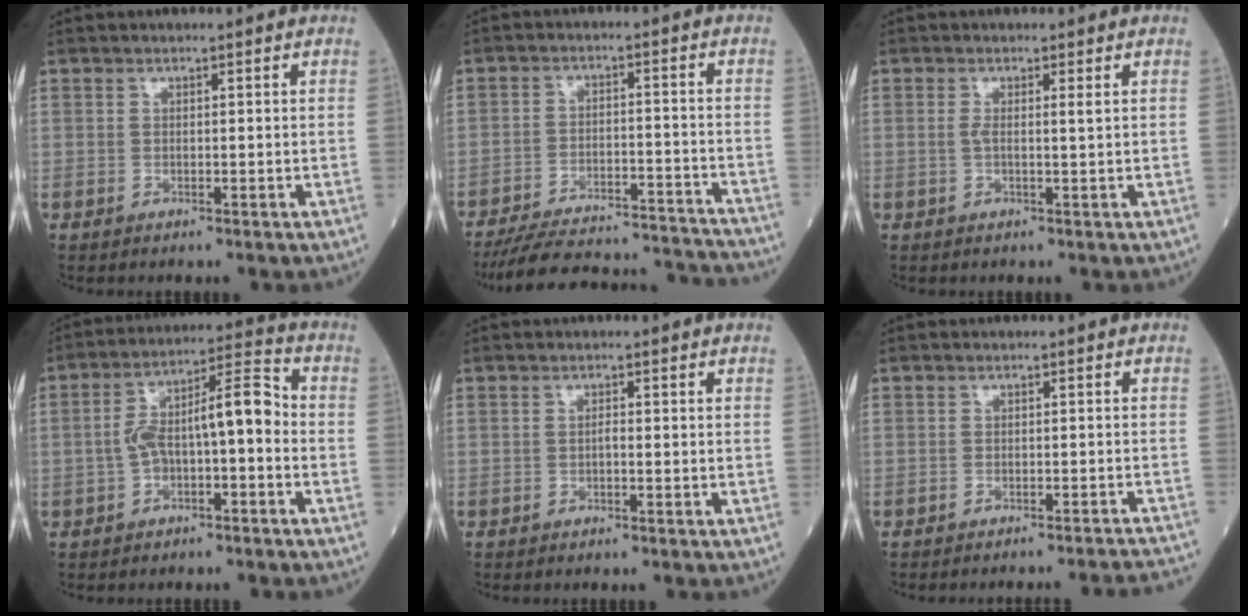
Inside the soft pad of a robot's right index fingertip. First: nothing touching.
{"total": 20.5, "force": [-19.6, 2.6, 5.2], "torque": [-0.080, 0.003, -0.268]}
{"total": 1.6, "force": [0.4, -0.1, 1.6], "torque": [-0.036, 0.004, 0.006]}
{"total": 9.7, "force": [-1.4, 2.8, 9.2], "torque": [-0.164, 0.041, -0.023]}
{"total": 0.7, "force": [-0.3, 0.1, 0.6], "torque": [-0.010, 0.002, -0.007]}
{"total": 12.3, "force": [-12.0, -0.9, 2.3], "torque": [-0.008, -0.008, -0.133]}